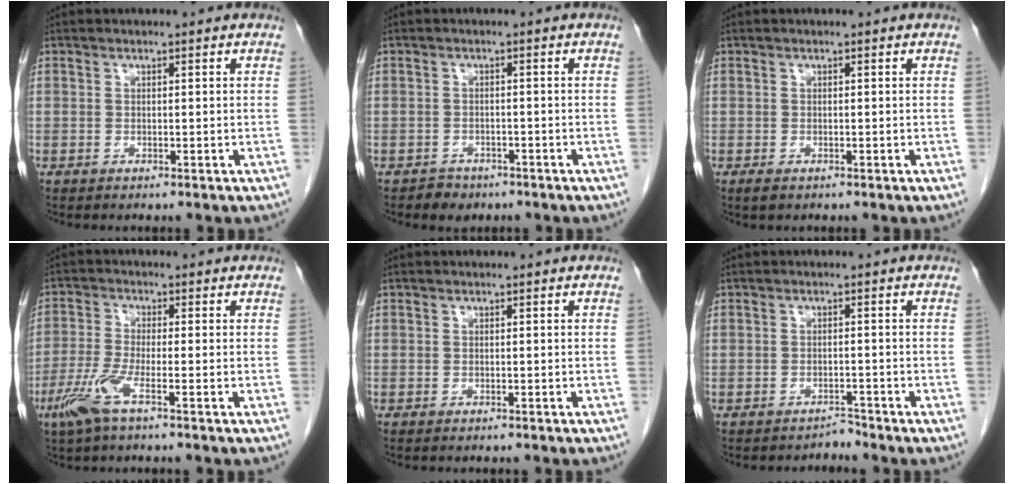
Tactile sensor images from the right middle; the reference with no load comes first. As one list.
[{"total": 2.5, "force": [-1.8, 1.6, 0.3], "torque": [-0.013, 0.003, -0.025]}, {"total": 1.1, "force": [-0.6, 0.6, 0.7], "torque": [-0.014, -0.001, -0.004]}, {"total": 5.6, "force": [-3.1, 0.4, 4.6], "torque": [-0.109, -0.011, -0.067]}, {"total": 1.8, "force": [-1.6, 0.4, 0.7], "torque": [-0.013, -0.004, -0.016]}, {"total": 1.5, "force": [-1.4, 0.0, -0.5], "torque": [0.012, -0.007, -0.019]}]